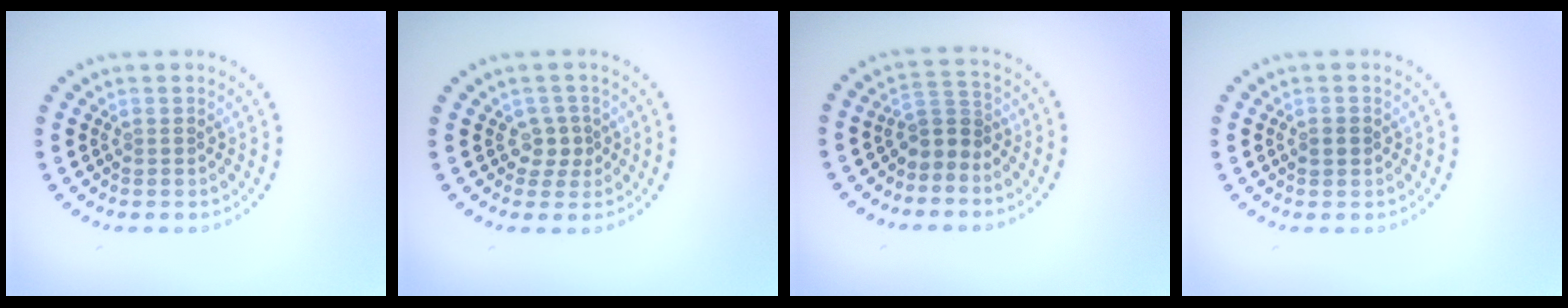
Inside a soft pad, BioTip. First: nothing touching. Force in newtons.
{"total": 1.7, "press": 1.3, "slide": 1.2}
{"total": 2.1, "press": 1.7, "slide": 1.3}
{"total": 1.3, "press": 1.3, "slide": 0.2}